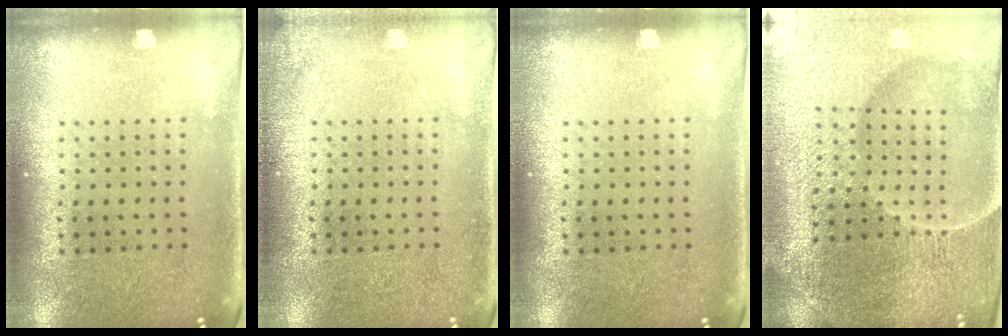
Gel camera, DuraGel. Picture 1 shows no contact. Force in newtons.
{"total": 0.9, "press": 0.9, "slide": 0.1}
{"total": 0.0}
{"total": 6.1, "press": 5.5, "slide": 2.5}